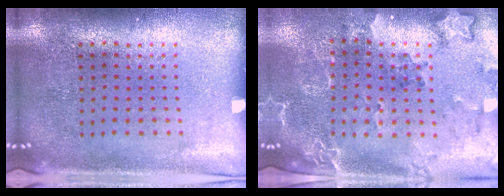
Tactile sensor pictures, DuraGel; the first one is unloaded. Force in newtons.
{"total": 2.2, "press": 1.9, "slide": 1.1}